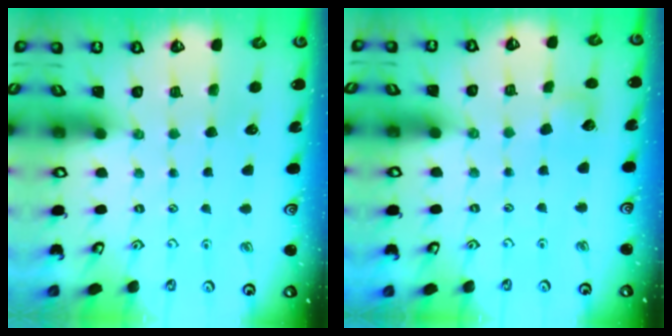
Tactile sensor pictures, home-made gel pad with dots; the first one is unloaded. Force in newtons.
{"total": 4.9, "press": 4.8, "slide": 0.5}